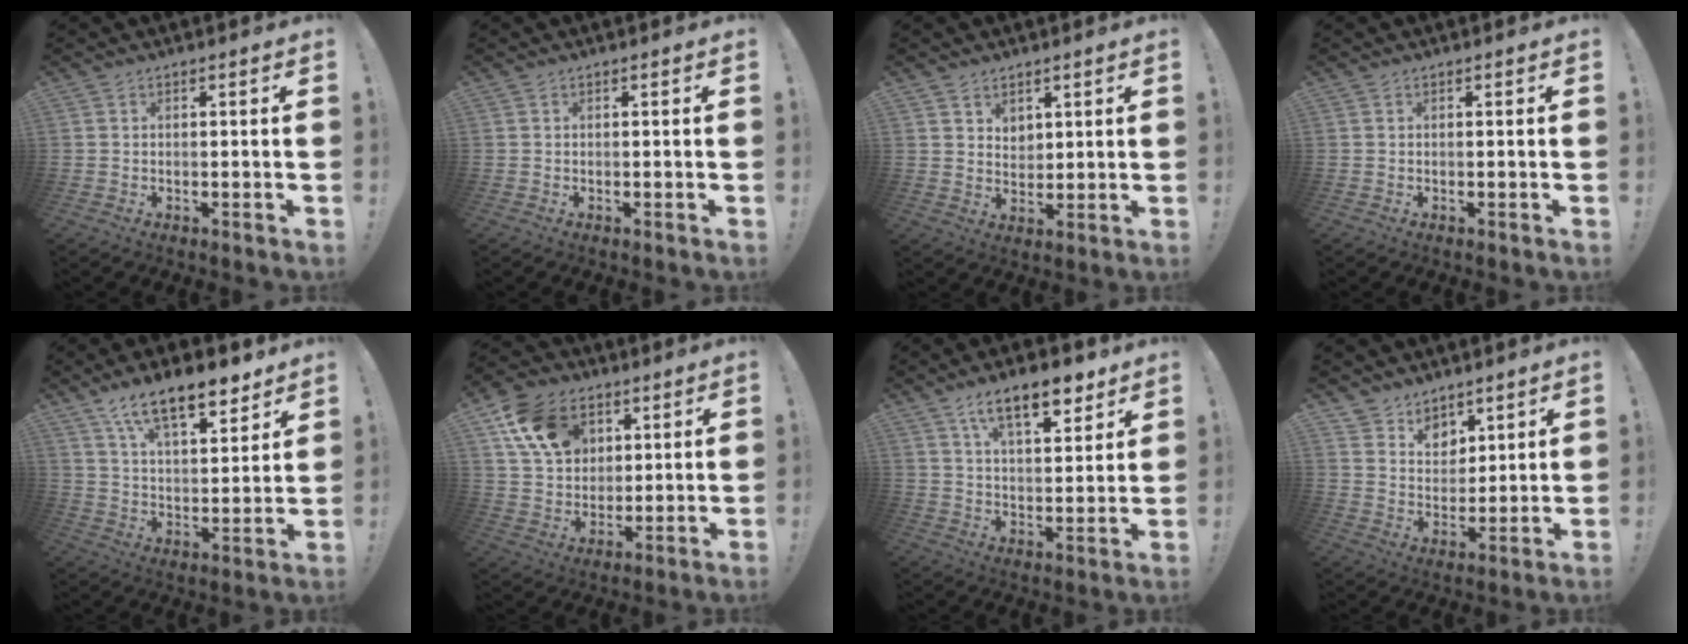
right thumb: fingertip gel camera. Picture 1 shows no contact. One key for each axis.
{"total": 0.0}
{"total": 5.0, "fx": 3.4, "fy": 3.5, "fz": 0.7, "tx": -0.001, "ty": -0.031, "tz": 0.061}
{"total": 0.0}
{"total": 14.5, "fx": 10.1, "fy": 5.5, "fz": 8.8, "tx": -0.144, "ty": -0.061, "tz": 0.177}
{"total": 16.0, "fx": 7.1, "fy": 12.0, "fz": 7.8, "tx": -0.118, "ty": -0.025, "tz": 0.142}
{"total": 12.7, "fx": 8.1, "fy": 4.7, "fz": 8.6, "tx": -0.126, "ty": -0.041, "tz": 0.137}
{"total": 8.1, "fx": 6.2, "fy": 5.1, "fz": 0.5, "tx": -0.013, "ty": -0.056, "tz": 0.123}